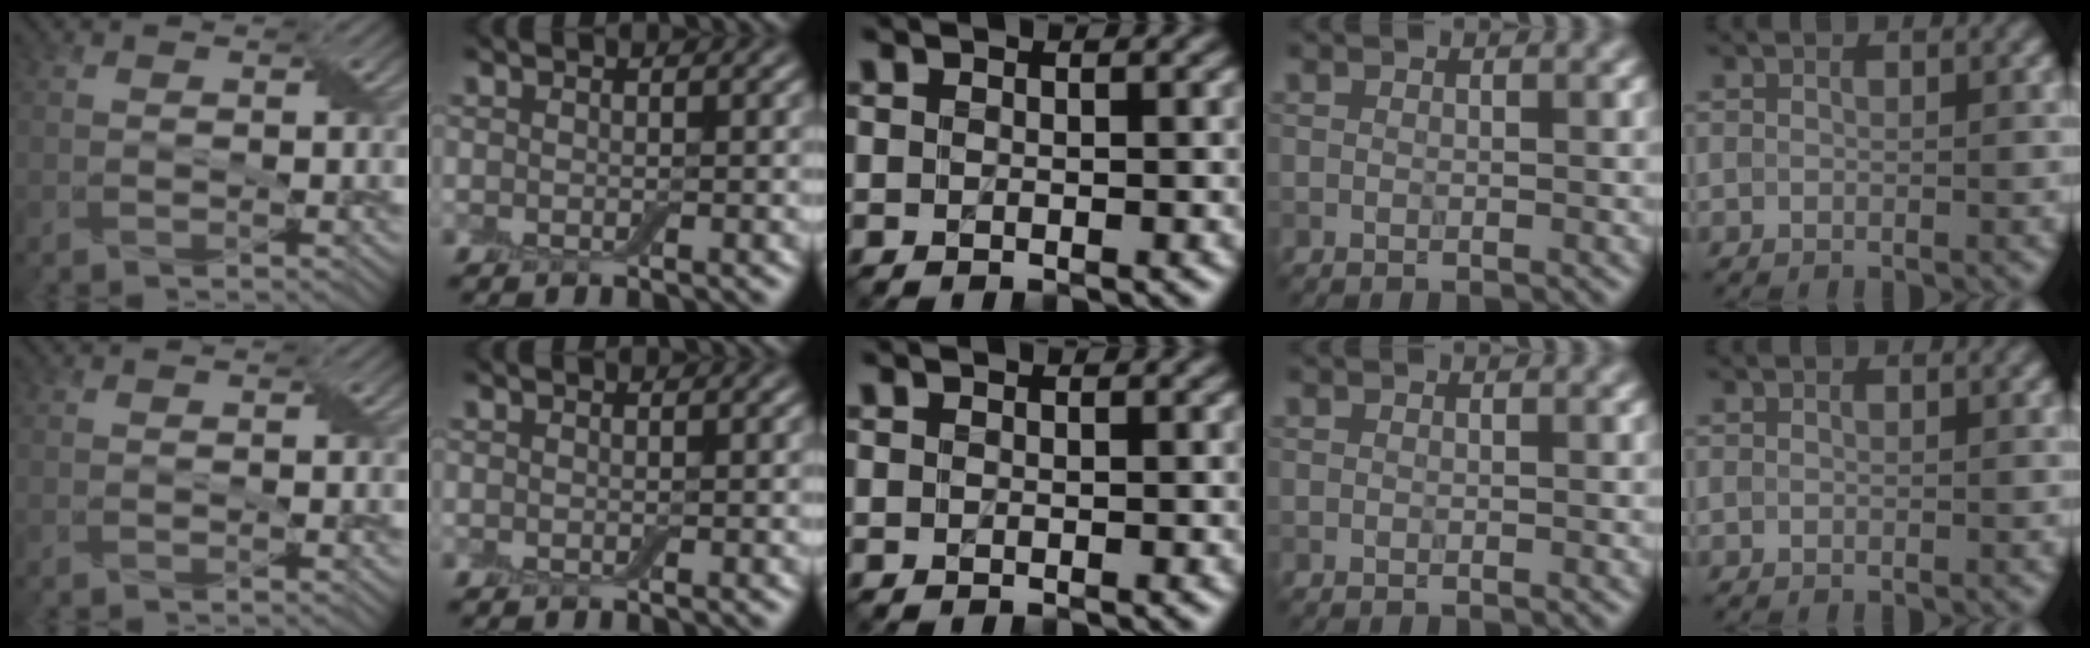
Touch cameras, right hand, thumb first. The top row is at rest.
{}